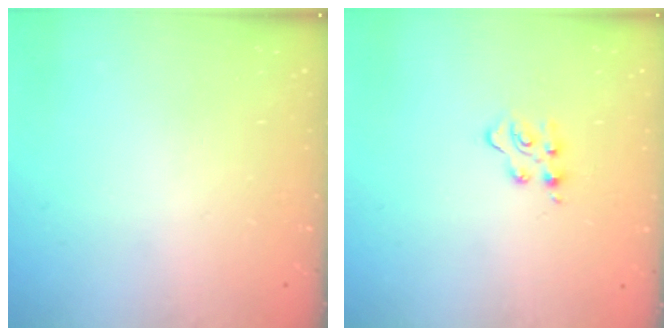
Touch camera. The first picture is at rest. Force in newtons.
{"total": 3.0, "press": 2.9, "slide": 0.3}